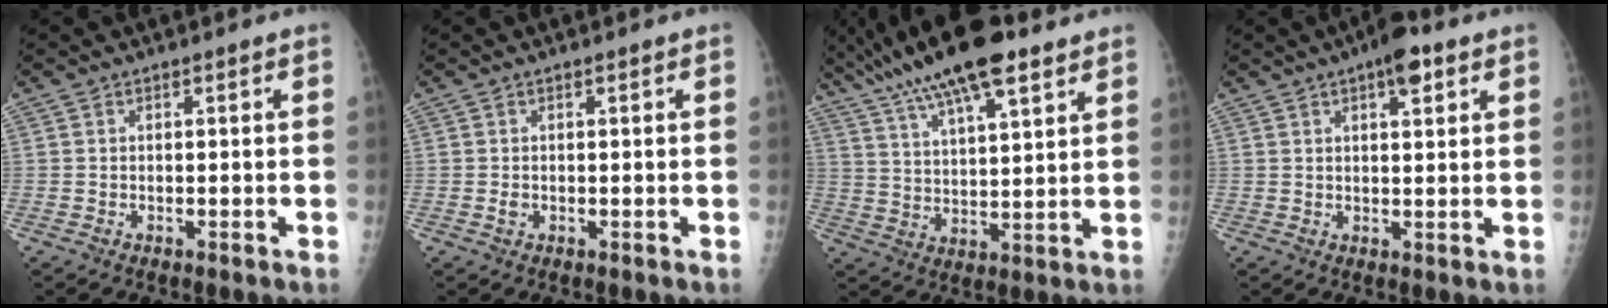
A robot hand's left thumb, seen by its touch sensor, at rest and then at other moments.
{"total": 0.9, "force": [0.1, 0.7, 0.6], "torque": [-0.008, 0.000, 0.003]}
{"total": 18.4, "force": [12.0, 5.2, 13.0], "torque": [-0.229, -0.012, 0.211]}
{"total": 6.4, "force": [3.5, 2.4, 4.8], "torque": [-0.055, -0.007, 0.044]}